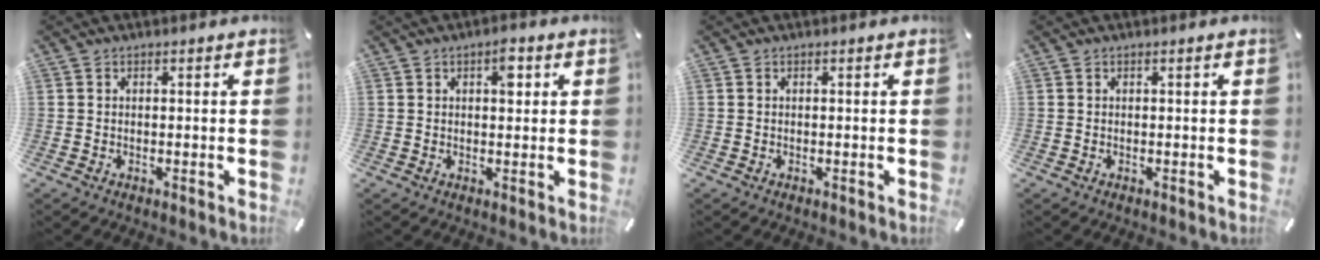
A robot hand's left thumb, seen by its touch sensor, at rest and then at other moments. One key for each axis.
{"total": 4.2, "fx": 1.4, "fy": 2.2, "fz": 3.3, "tx": -0.029, "ty": -0.008, "tz": 0.014}
{"total": 0.0}
{"total": 0.0}